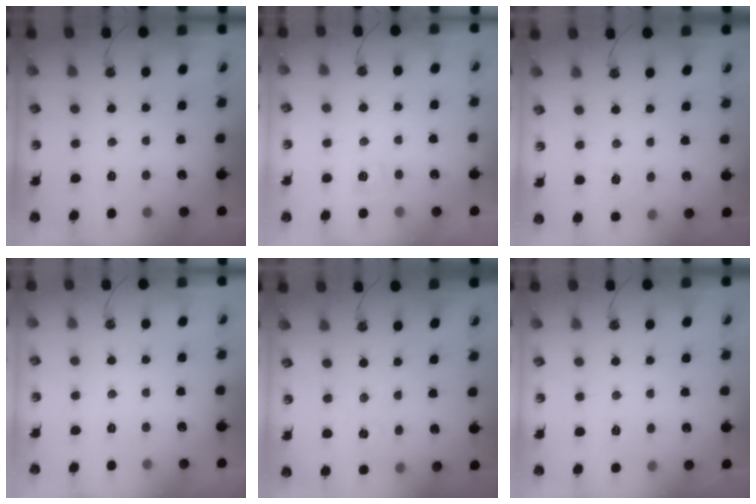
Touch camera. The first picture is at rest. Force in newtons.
{"total": 3.6, "press": 3.5, "slide": 0.3}
{"total": 6.5, "press": 6.5, "slide": 0.7}
{"total": 0.0}
{"total": 1.8, "press": 1.8, "slide": 0.3}
{"total": 4.5, "press": 4.5, "slide": 0.6}